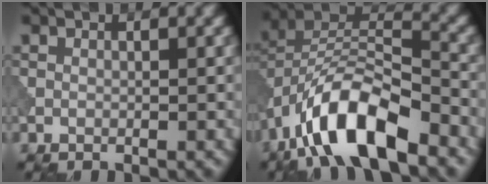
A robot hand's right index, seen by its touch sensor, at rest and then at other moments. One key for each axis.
{"total": 10.7, "fx": -6.4, "fy": 4.0, "fz": 7.6, "tx": -0.134, "ty": 0.011, "tz": -0.125}